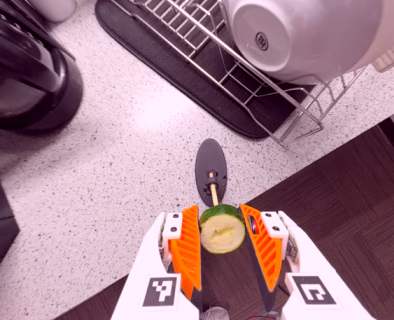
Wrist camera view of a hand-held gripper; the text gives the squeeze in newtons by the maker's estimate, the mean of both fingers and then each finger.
{"total": 9.2, "left": 9.3, "right": 9.1}